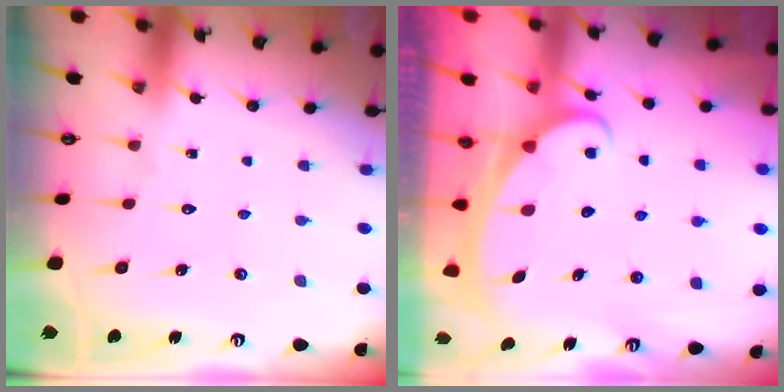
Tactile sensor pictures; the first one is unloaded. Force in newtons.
{"total": 2.4, "press": 2.4, "slide": 0.3}